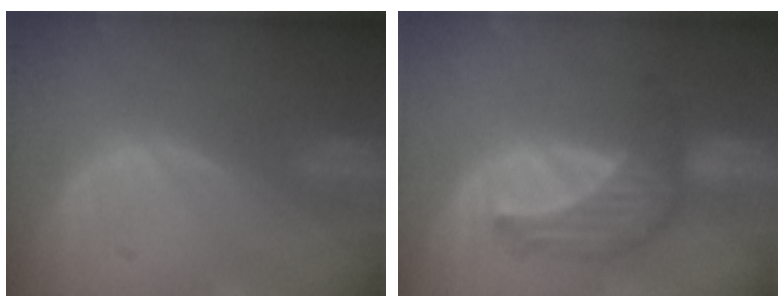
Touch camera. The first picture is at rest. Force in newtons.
{"total": 6.9, "press": 6.7, "slide": 1.5}